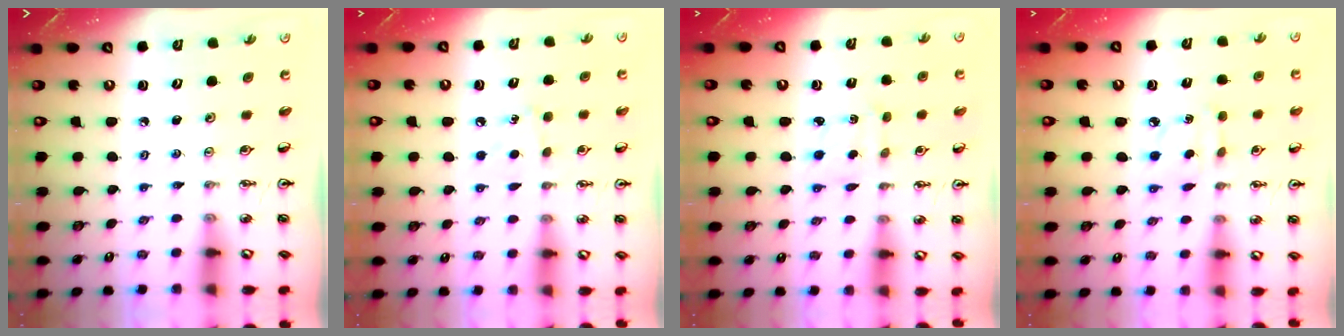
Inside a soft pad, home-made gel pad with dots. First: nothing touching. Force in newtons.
{"total": 7.1, "press": 7.1, "slide": 0.9}
{"total": 1.9, "press": 1.8, "slide": 0.6}
{"total": 3.1, "press": 3.1, "slide": 0.2}